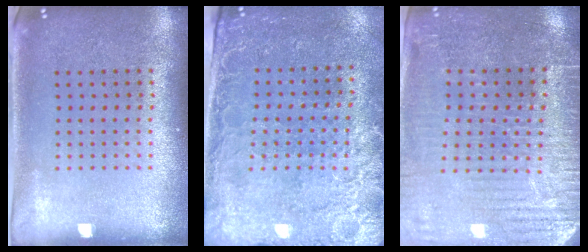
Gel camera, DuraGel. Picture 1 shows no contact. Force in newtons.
{"total": 2.7, "press": 2.4, "slide": 1.2}
{"total": 3.5, "press": 3.3, "slide": 0.9}